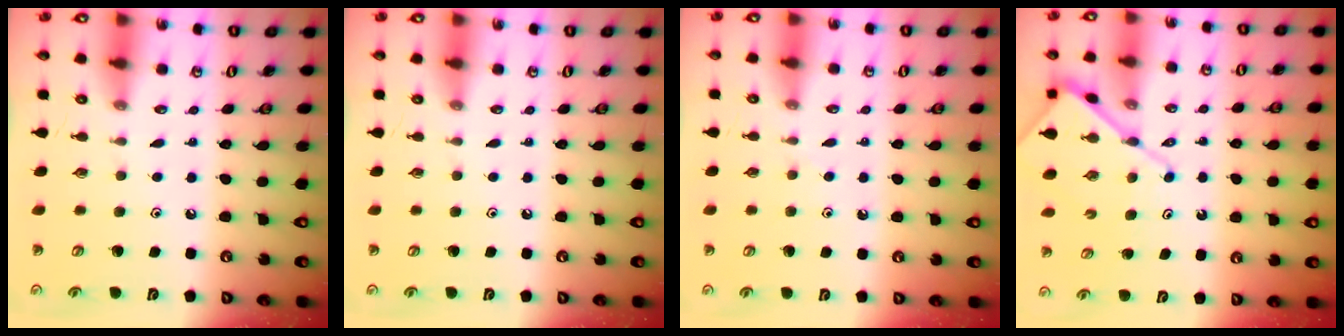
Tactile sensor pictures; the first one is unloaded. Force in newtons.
{"total": 0.0}
{"total": 3.9, "press": 3.9, "slide": 0.6}
{"total": 10.7, "press": 10.6, "slide": 1.2}